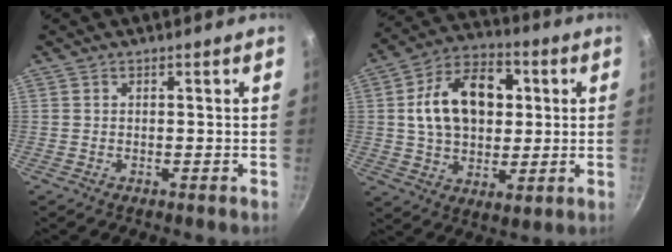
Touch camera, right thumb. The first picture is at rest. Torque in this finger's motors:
{"motor_torque": [-0.28, 2.66, 1.07, 0.00, 0.28]}